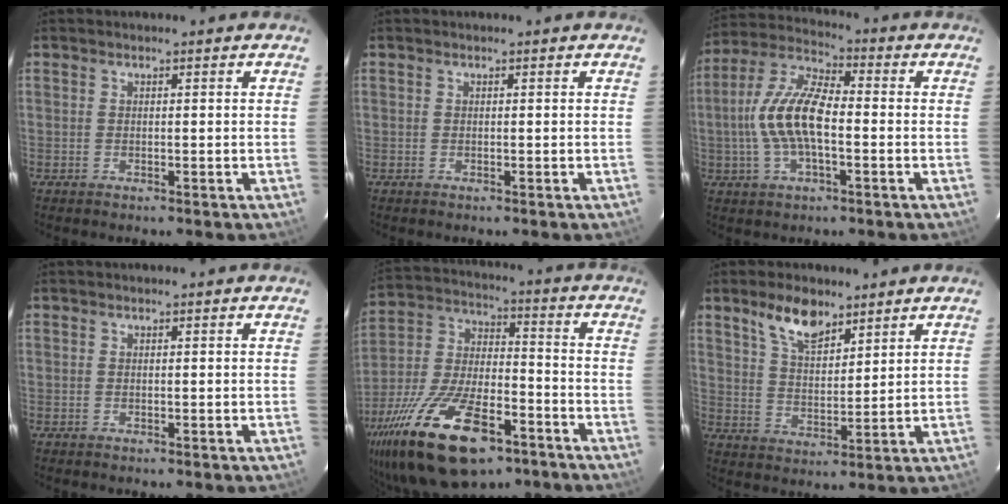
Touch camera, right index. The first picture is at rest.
{"total": 0.0}
{"total": 12.9, "force": [-1.7, 5.2, 11.6], "torque": [-0.245, 0.012, -0.037]}
{"total": 0.0}
{"total": 26.0, "force": [-14.9, 11.2, 18.0], "torque": [-0.365, -0.029, -0.247]}
{"total": 8.2, "force": [5.8, 3.5, 4.7], "torque": [-0.080, 0.007, 0.111]}